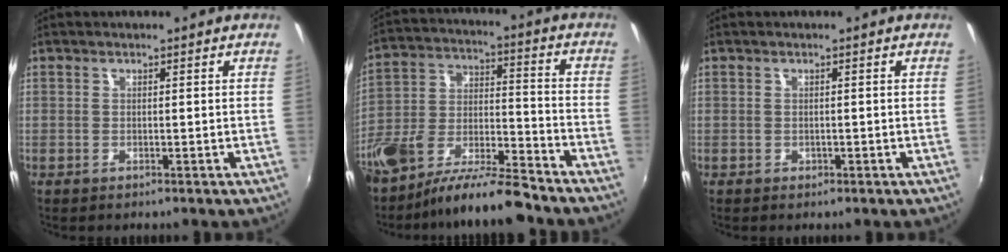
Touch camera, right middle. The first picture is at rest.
{"total": 13.5, "force": [-10.0, 3.6, 8.3], "torque": [-0.173, -0.006, -0.180]}
{"total": 0.0}